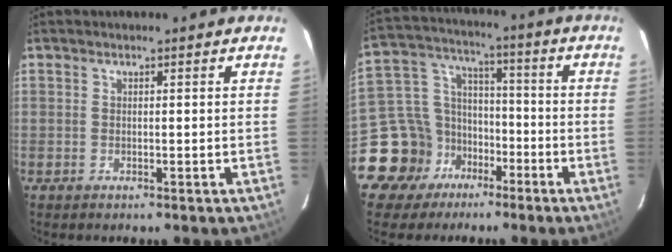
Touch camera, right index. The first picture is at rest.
{"total": 13.3, "force": [-8.0, 10.1, 3.4], "torque": [-0.093, 0.051, -0.127]}